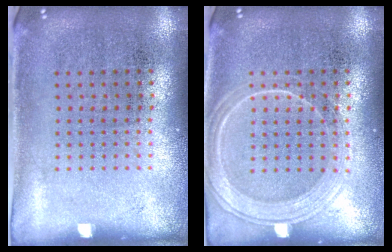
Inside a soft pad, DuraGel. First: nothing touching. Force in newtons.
{"total": 2.6, "press": 2.5, "slide": 0.6}